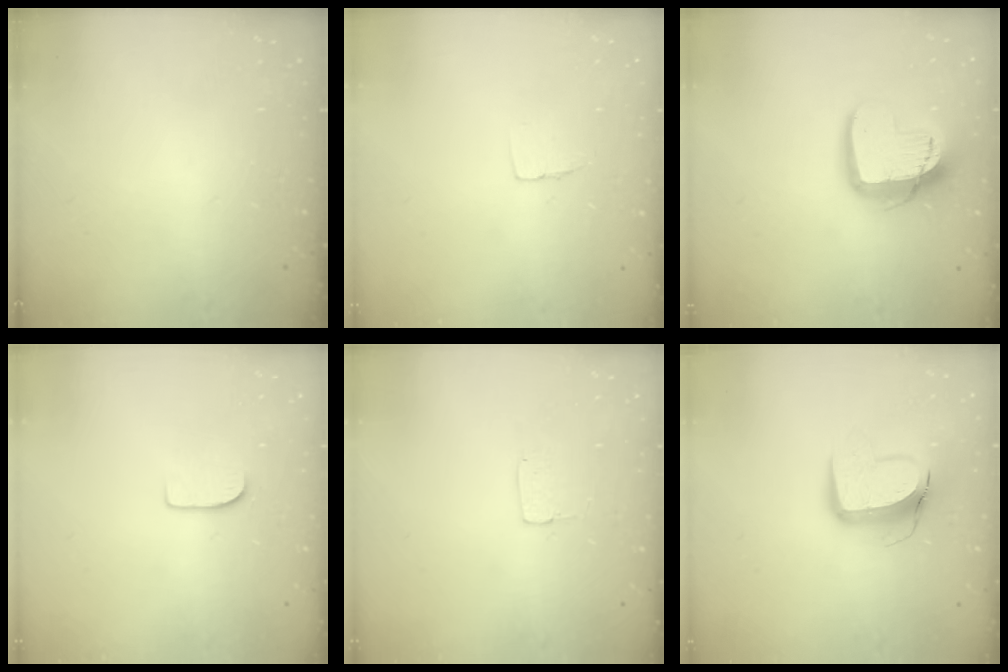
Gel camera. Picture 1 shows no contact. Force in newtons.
{"total": 3.9, "press": 3.9, "slide": 0.3}
{"total": 14.0, "press": 13.9, "slide": 1.3}
{"total": 5.5, "press": 5.5, "slide": 0.5}
{"total": 2.9, "press": 2.9, "slide": 0.2}
{"total": 10.2, "press": 10.2, "slide": 1.0}